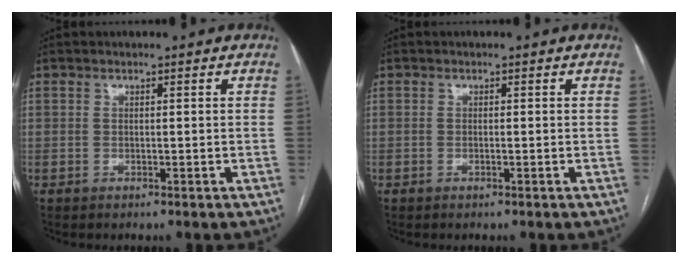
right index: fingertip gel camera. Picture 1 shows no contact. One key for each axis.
{"total": 0.0}